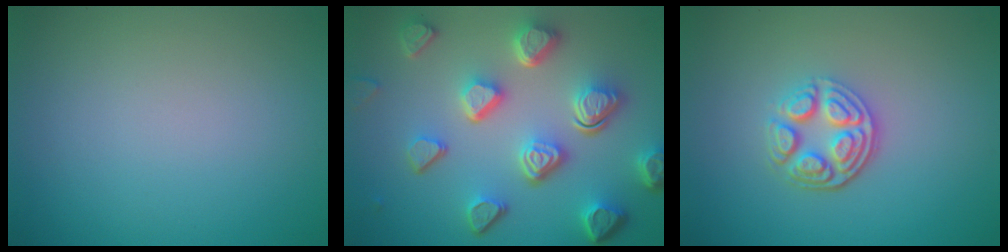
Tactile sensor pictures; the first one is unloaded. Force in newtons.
{"total": 7.3, "press": 5.6, "slide": 4.7}
{"total": 3.9, "press": 3.2, "slide": 2.3}